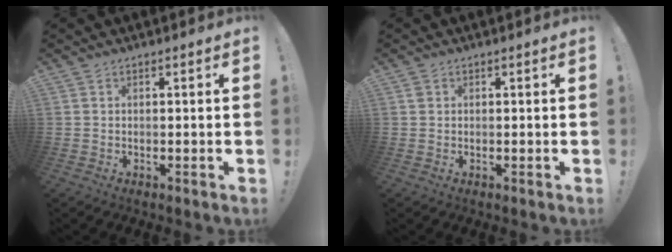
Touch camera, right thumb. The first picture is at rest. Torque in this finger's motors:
{"motor_torque": [0.12, 0.42, 0.53, -0.10, -0.13]}